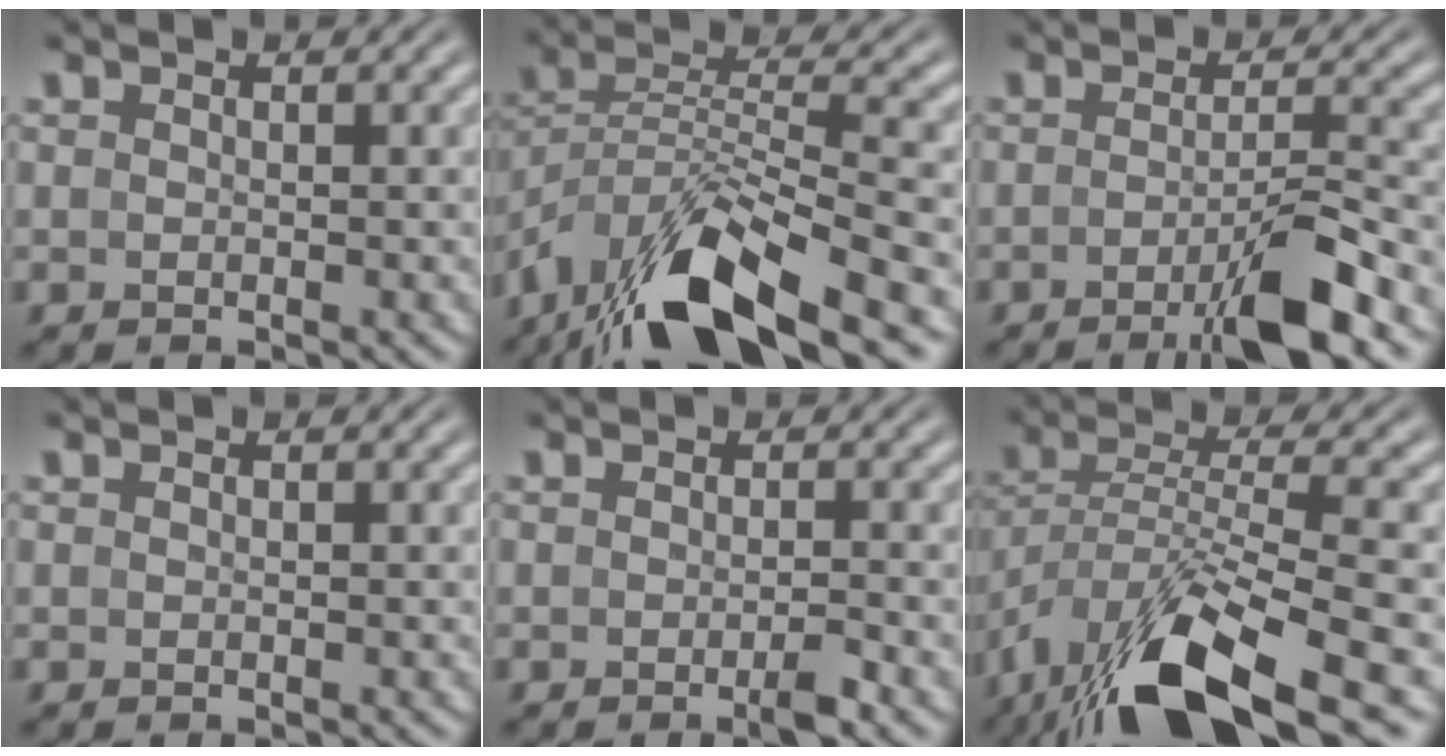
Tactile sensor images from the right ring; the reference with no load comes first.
{"total": 9.8, "force": [-4.7, 5.2, 6.8], "torque": [-0.147, -0.031, -0.067]}
{"total": 4.9, "force": [-2.7, -0.2, 4.1], "torque": [-0.061, -0.007, -0.047]}
{"total": 0.0}
{"total": 1.4, "force": [-1.0, -0.2, 1.0], "torque": [-0.016, 0.001, -0.021]}
{"total": 8.6, "force": [-4.5, 3.2, 6.6], "torque": [-0.133, -0.028, -0.052]}